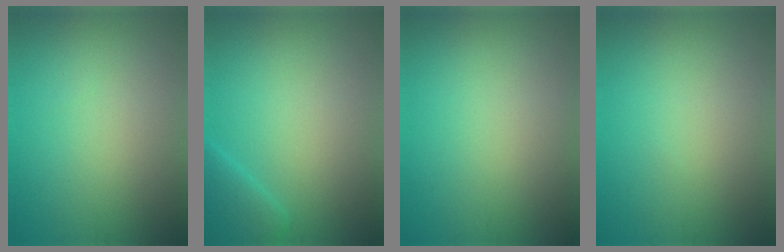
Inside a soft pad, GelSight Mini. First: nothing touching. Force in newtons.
{"total": 2.3, "press": 2.3, "slide": 0.2}
{"total": 0.0}
{"total": 0.0}